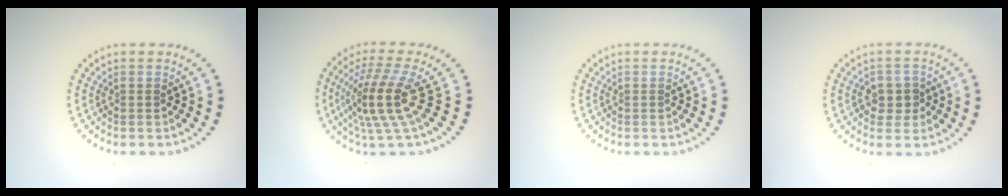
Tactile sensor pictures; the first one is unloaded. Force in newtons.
{"total": 5.1, "press": 3.7, "slide": 3.5}
{"total": 0.0}
{"total": 2.5, "press": 2.4, "slide": 0.4}